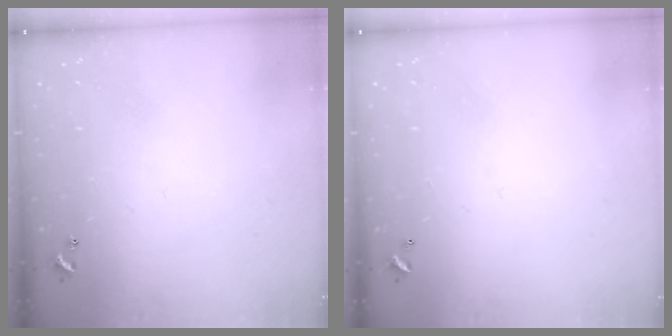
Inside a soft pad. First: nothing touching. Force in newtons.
{"total": 2.8, "press": 2.8, "slide": 0.1}